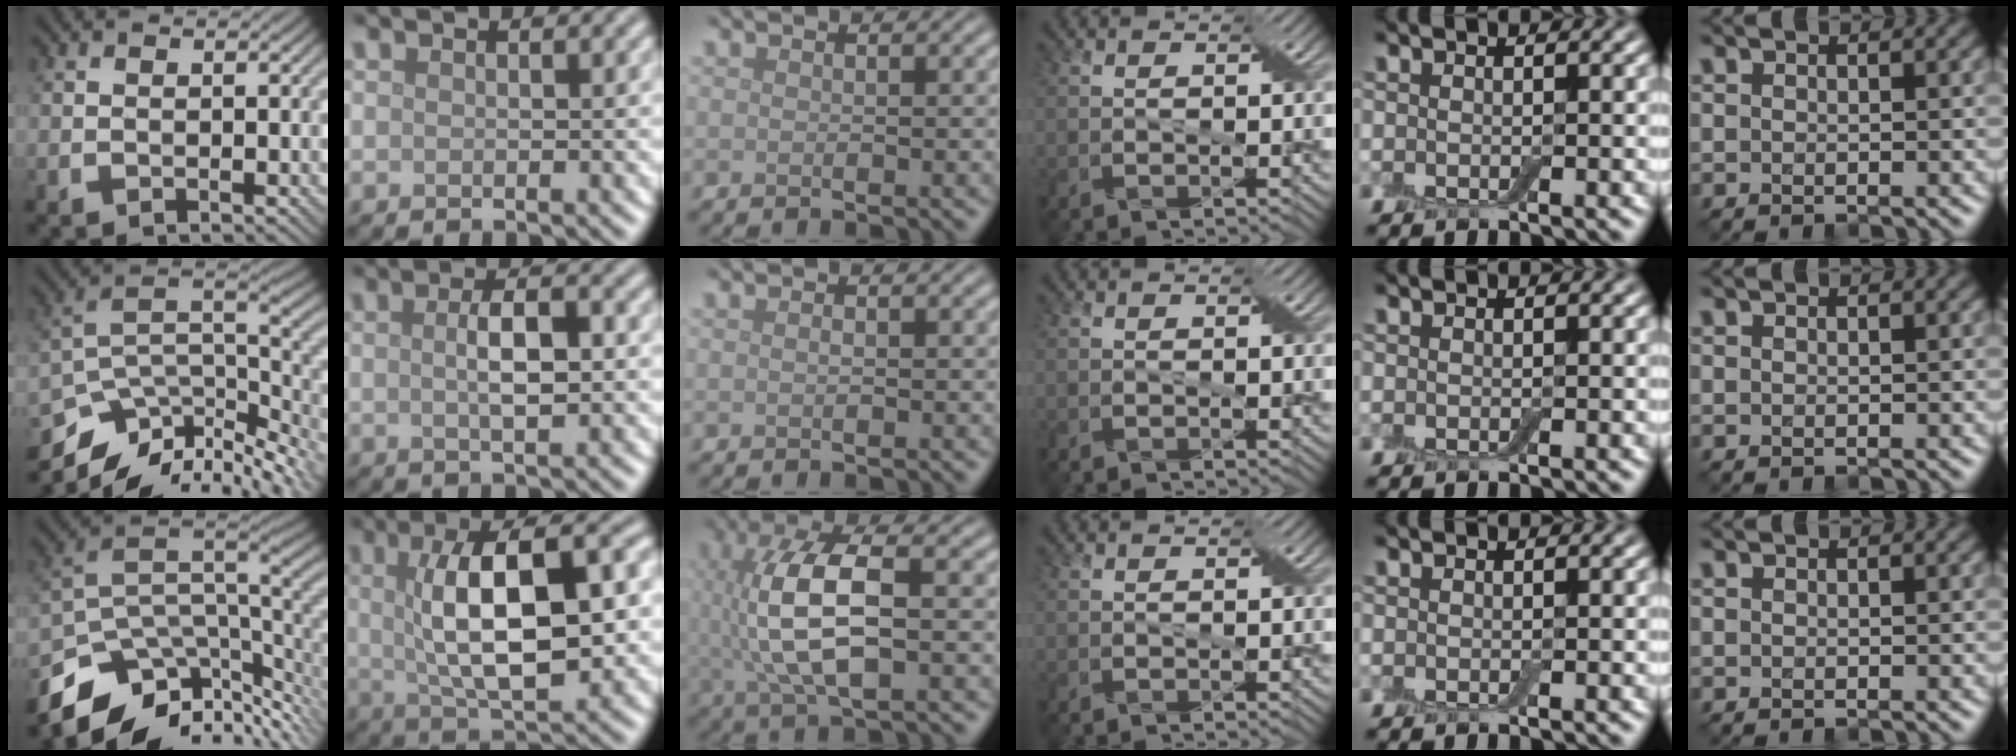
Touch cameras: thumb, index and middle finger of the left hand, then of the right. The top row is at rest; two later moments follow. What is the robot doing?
{"motion": "wrap", "object": "bandage"}